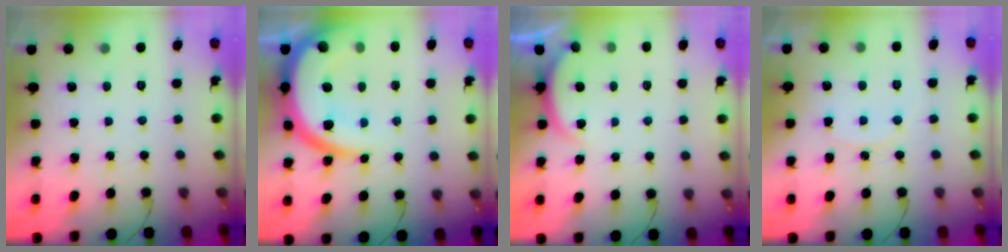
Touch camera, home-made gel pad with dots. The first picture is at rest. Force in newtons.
{"total": 15.2, "press": 15.1, "slide": 1.9}
{"total": 1.9, "press": 1.9, "slide": 0.5}
{"total": 5.1, "press": 5.1, "slide": 0.4}